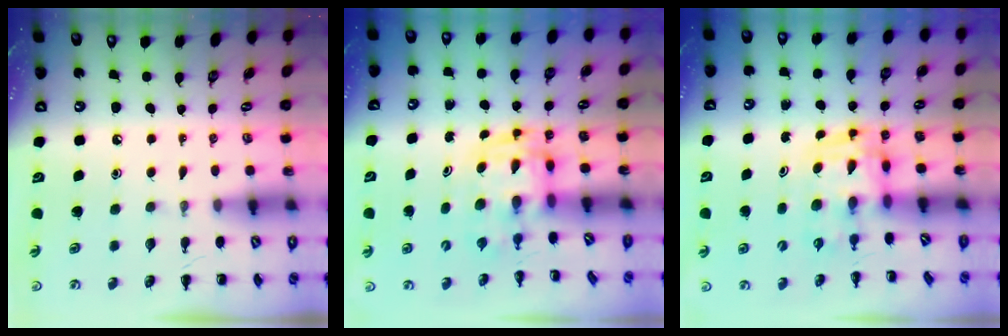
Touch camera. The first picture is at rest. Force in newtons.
{"total": 2.8, "press": 2.7, "slide": 0.6}
{"total": 3.5, "press": 3.5, "slide": 0.6}